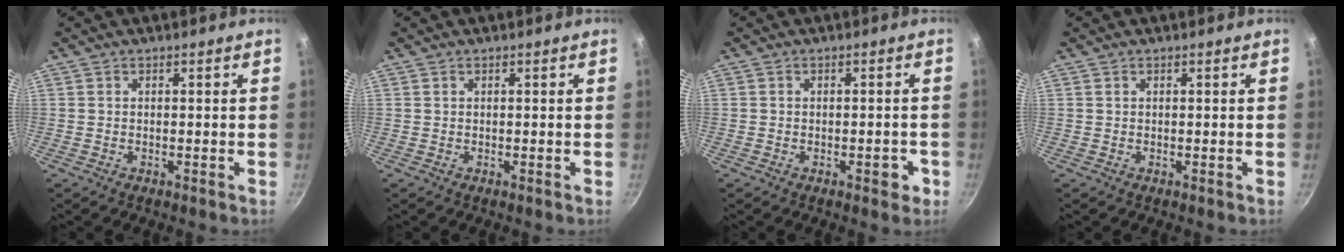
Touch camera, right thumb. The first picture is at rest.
{"total": 0.0}
{"total": 2.9, "force": [-1.3, 1.5, 2.1], "torque": [-0.011, 0.015, -0.013]}
{"total": 0.0}